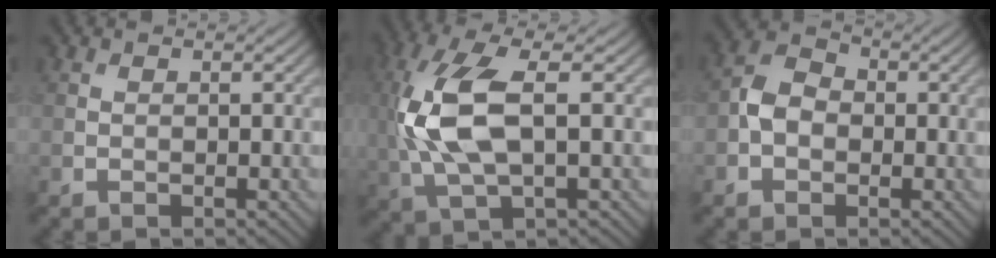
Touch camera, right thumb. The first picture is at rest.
{"total": 10.6, "force": [0.6, 4.3, 9.6], "torque": [-0.233, 0.005, 0.012]}
{"total": 4.1, "force": [-0.8, 3.2, 2.4], "torque": [-0.047, 0.006, -0.024]}